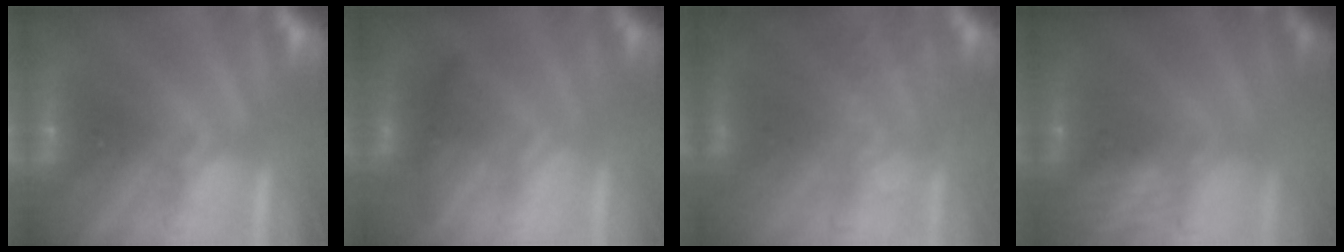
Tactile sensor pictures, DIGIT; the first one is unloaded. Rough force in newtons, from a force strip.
{"total": 1.3}
{"total": 7.6}
{"total": 2.8}